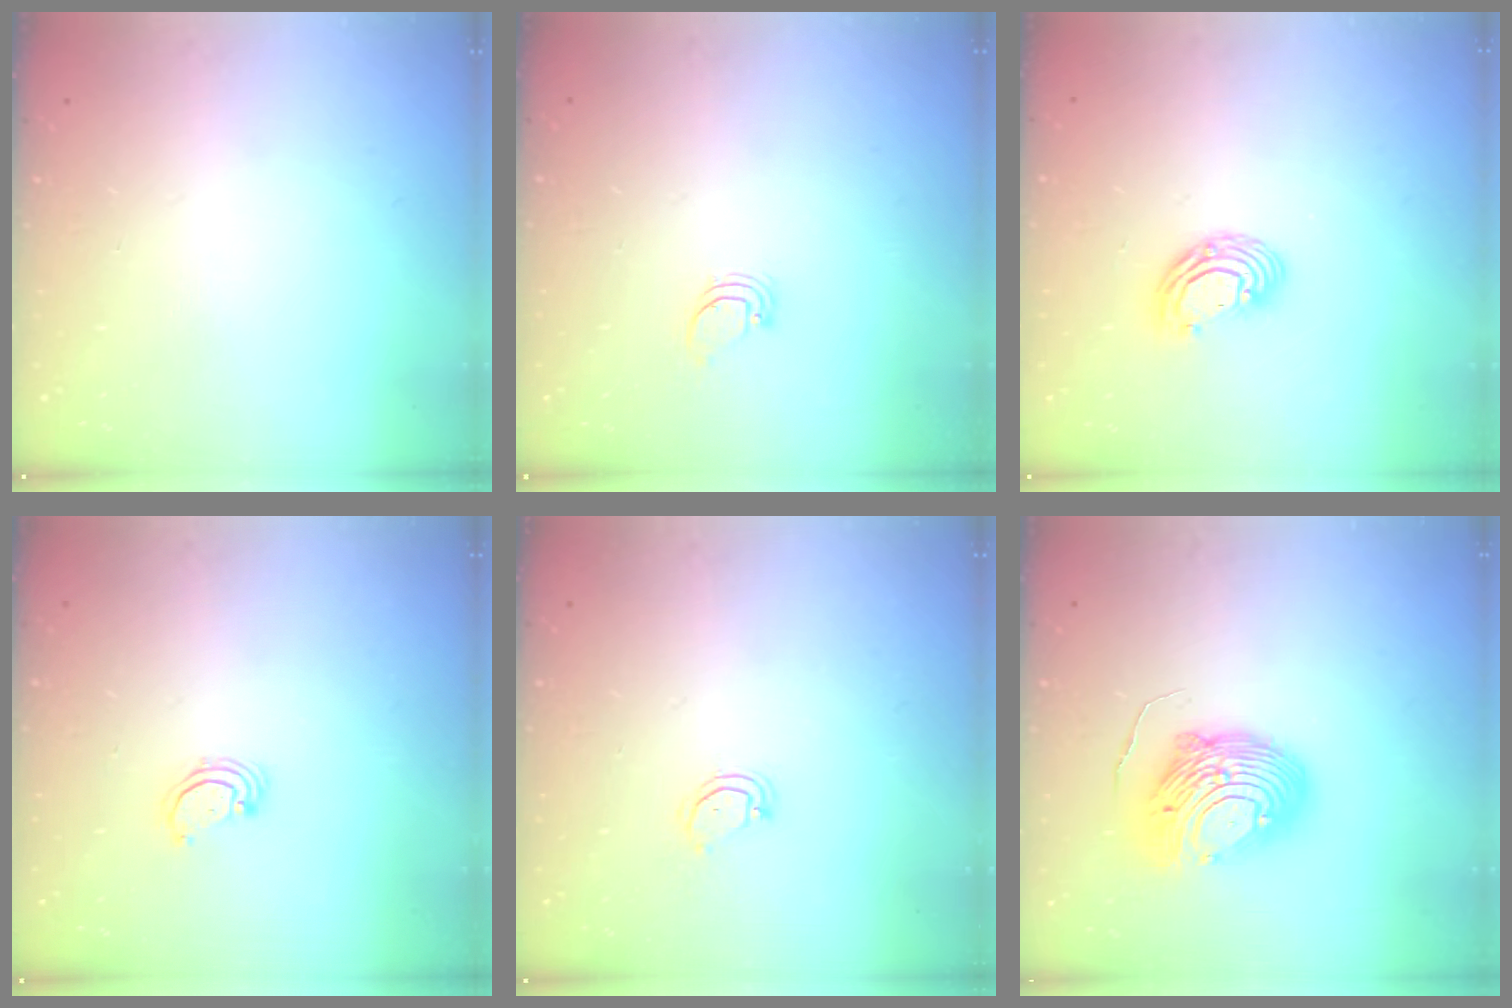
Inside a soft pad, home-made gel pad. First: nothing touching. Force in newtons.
{"total": 0.9, "press": 0.9, "slide": 0.0}
{"total": 8.0, "press": 7.9, "slide": 1.2}
{"total": 2.3, "press": 2.3, "slide": 0.2}
{"total": 3.6, "press": 3.6, "slide": 0.2}
{"total": 12.3, "press": 12.2, "slide": 1.2}